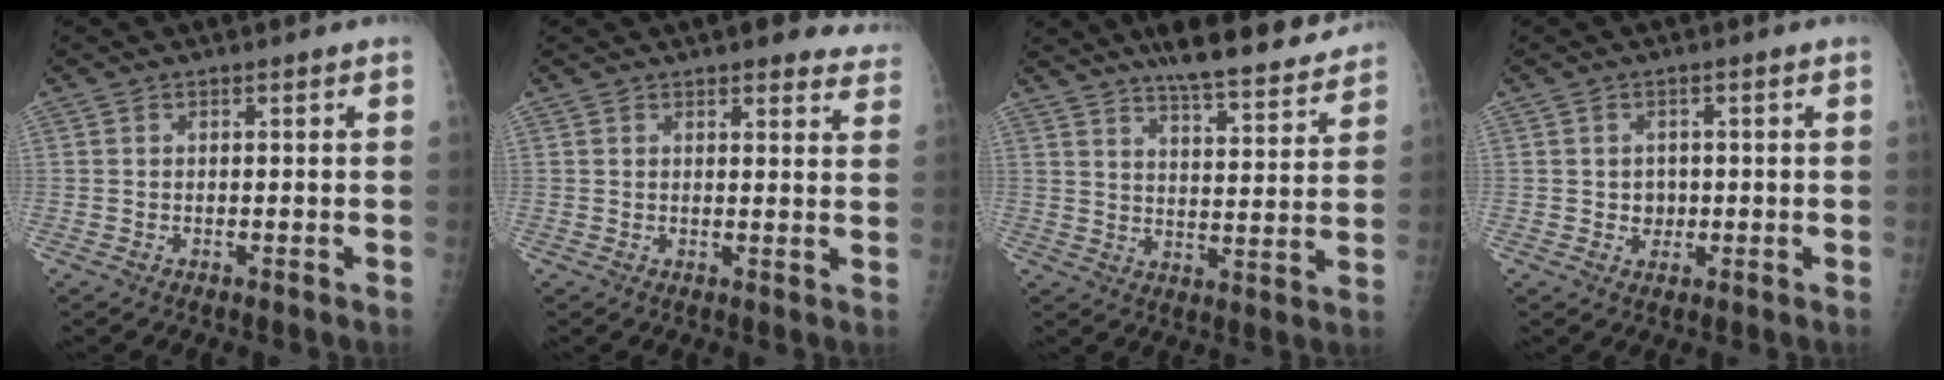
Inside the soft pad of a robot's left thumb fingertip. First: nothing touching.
{"total": 10.3, "force": [9.0, 2.8, 4.3], "torque": [-0.006, -0.031, 0.086]}
{"total": 16.2, "force": [13.9, 3.1, 7.7], "torque": [-0.085, -0.069, 0.196]}
{"total": 2.5, "force": [-0.1, 2.3, 0.9], "torque": [0.004, 0.005, 0.001]}